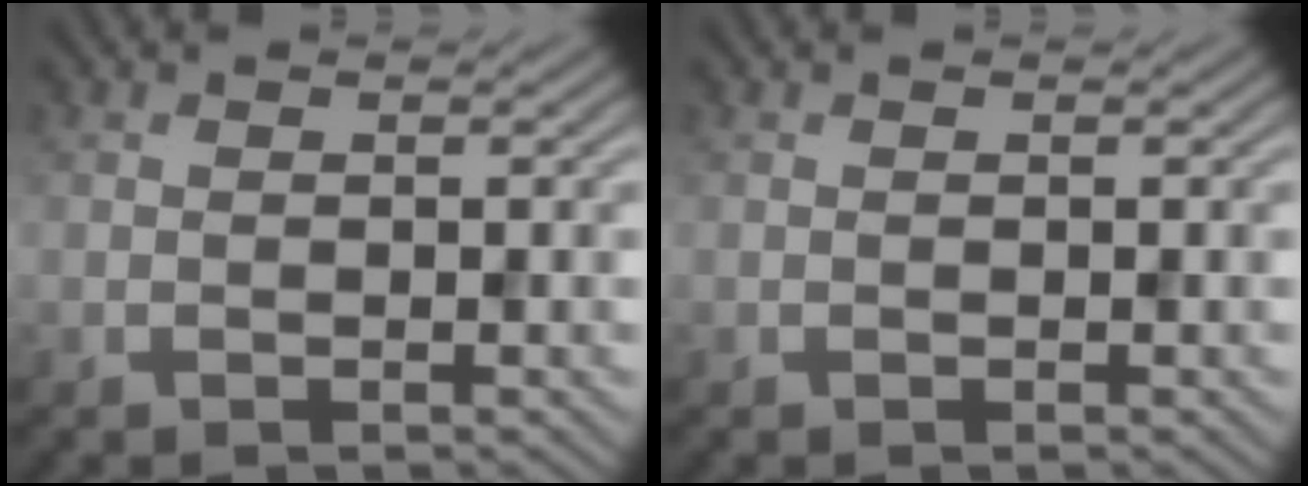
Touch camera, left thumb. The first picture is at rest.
{"total": 0.0}